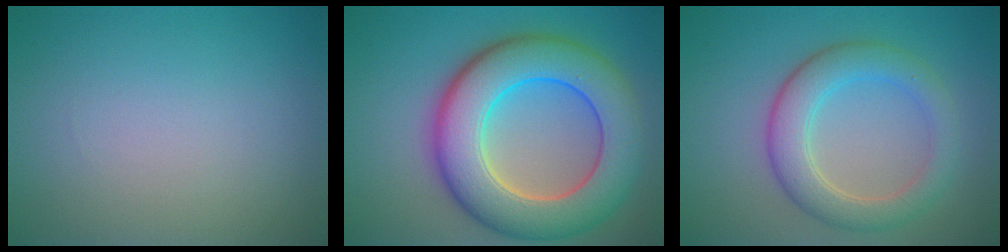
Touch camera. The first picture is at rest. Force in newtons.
{"total": 11.1, "press": 11.1, "slide": 0.3}
{"total": 4.8, "press": 4.8, "slide": 0.3}